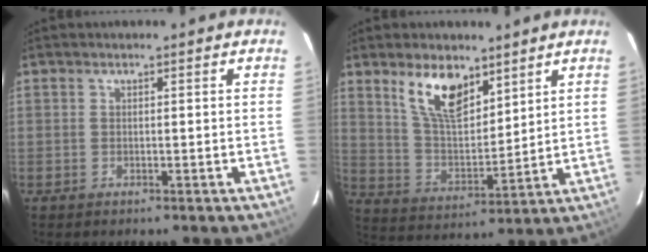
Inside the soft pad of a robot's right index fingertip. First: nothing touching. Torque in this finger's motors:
{"motor_torque": [0.85, 0.78, 0.36, 0.12]}